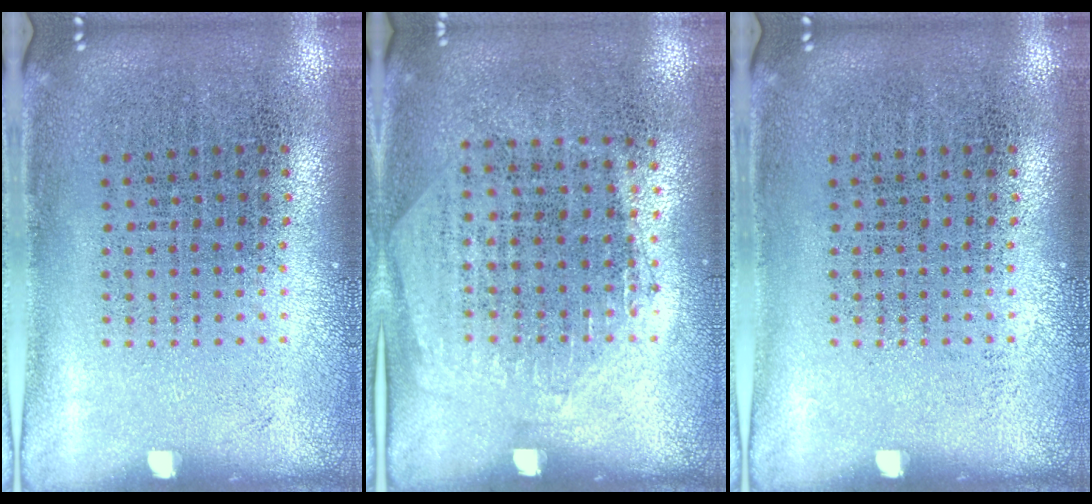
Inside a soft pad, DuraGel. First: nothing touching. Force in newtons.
{"total": 1.3, "press": 1.2, "slide": 0.6}
{"total": 0.0}